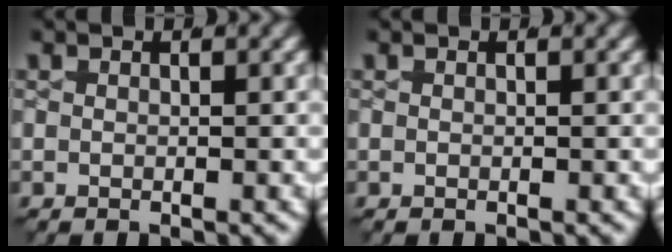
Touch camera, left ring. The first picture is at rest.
{"total": 0.0}